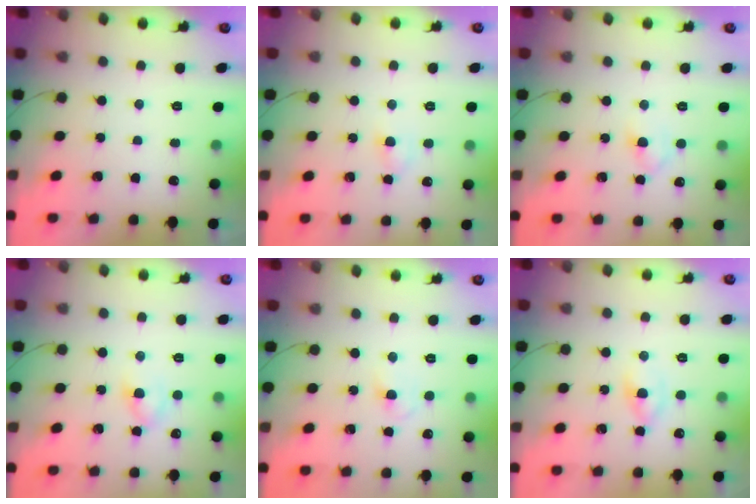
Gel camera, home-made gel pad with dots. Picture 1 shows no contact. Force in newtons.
{"total": 2.8, "press": 2.6, "slide": 1.0}
{"total": 3.7, "press": 3.4, "slide": 1.4}
{"total": 3.5, "press": 3.3, "slide": 1.1}
{"total": 2.3, "press": 2.1, "slide": 1.0}
{"total": 1.7, "press": 1.4, "slide": 0.8}